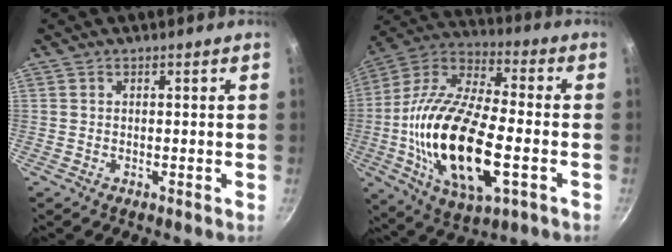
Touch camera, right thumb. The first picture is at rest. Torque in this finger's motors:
{"motor_torque": [-0.15, 2.14, 2.36, -0.41, 0.35]}